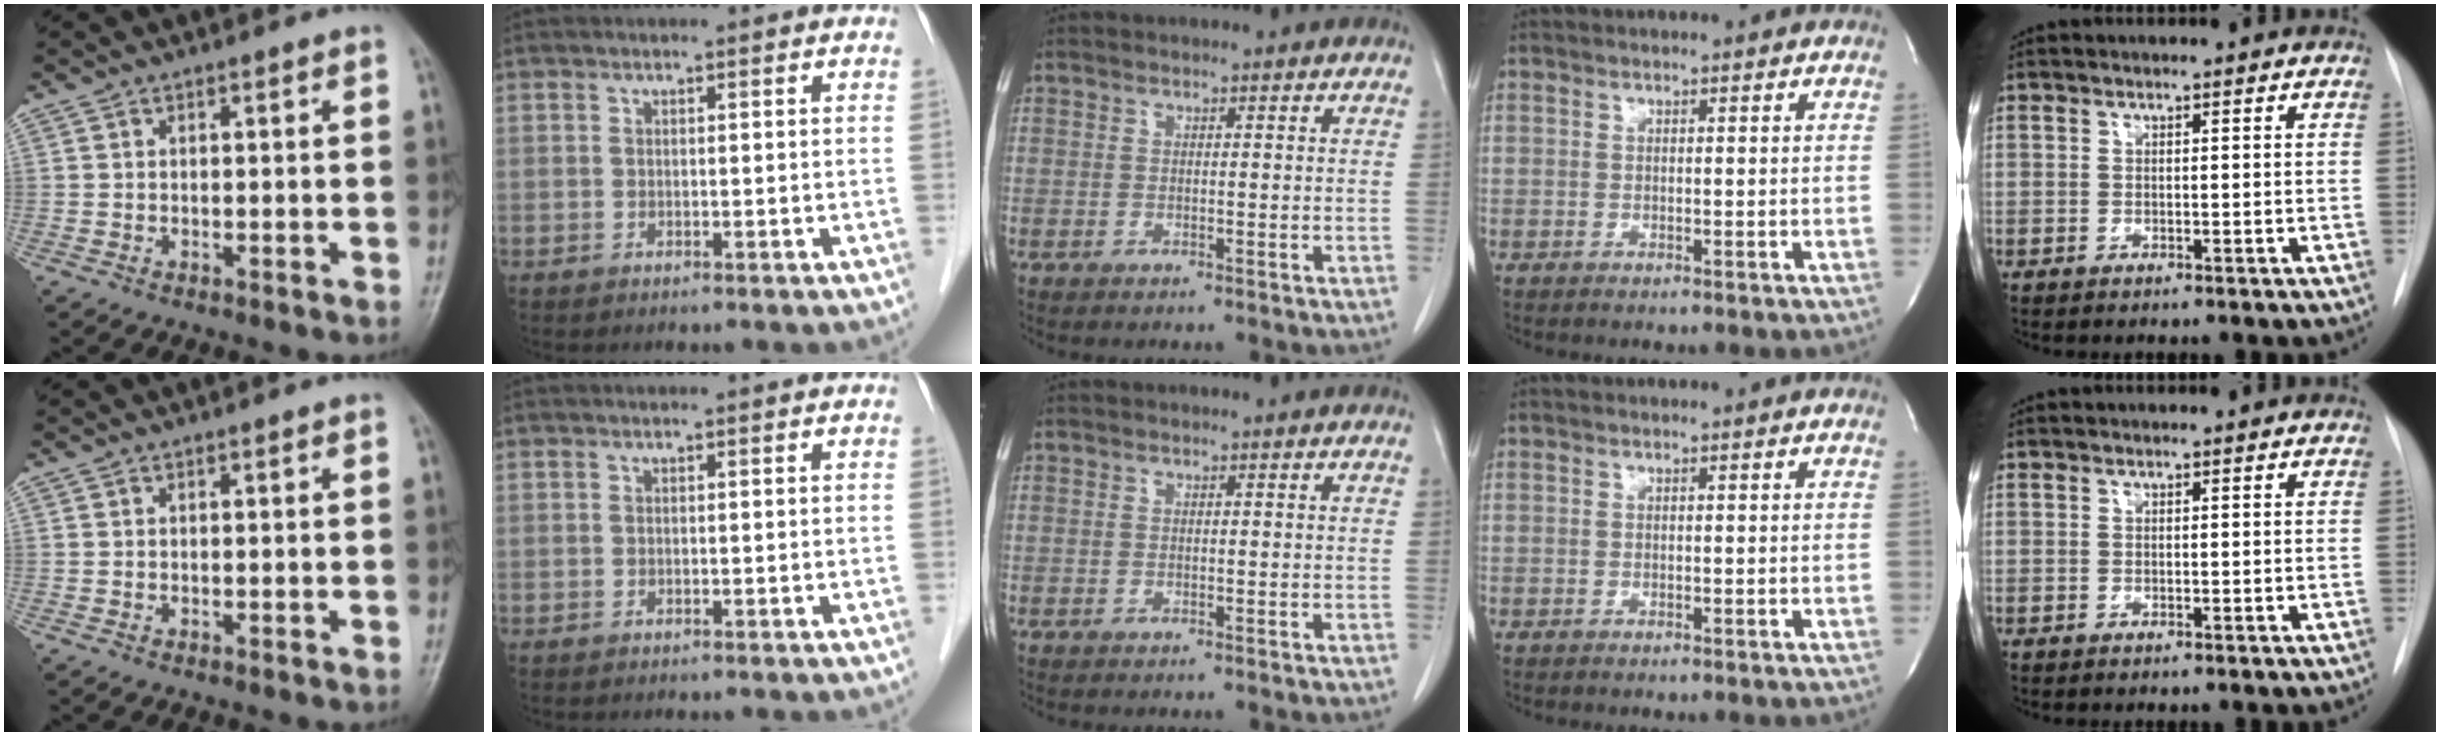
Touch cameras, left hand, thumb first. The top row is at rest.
{}